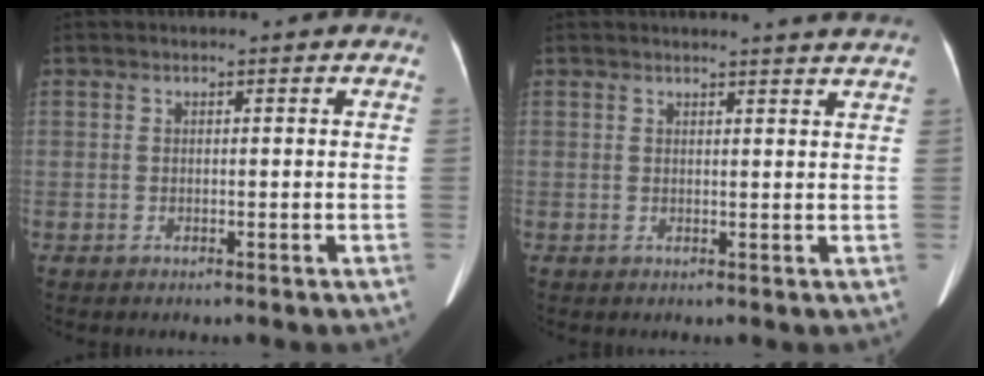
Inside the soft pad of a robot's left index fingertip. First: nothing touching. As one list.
[{"total": 6.5, "force": [6.1, -0.8, 2.1], "torque": [-0.021, -0.021, 0.048]}]